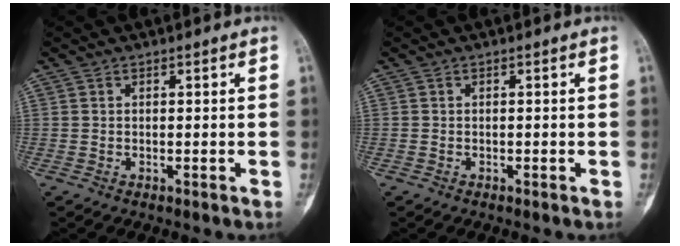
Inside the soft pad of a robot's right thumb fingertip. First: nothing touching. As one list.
[{"total": 0.0}]